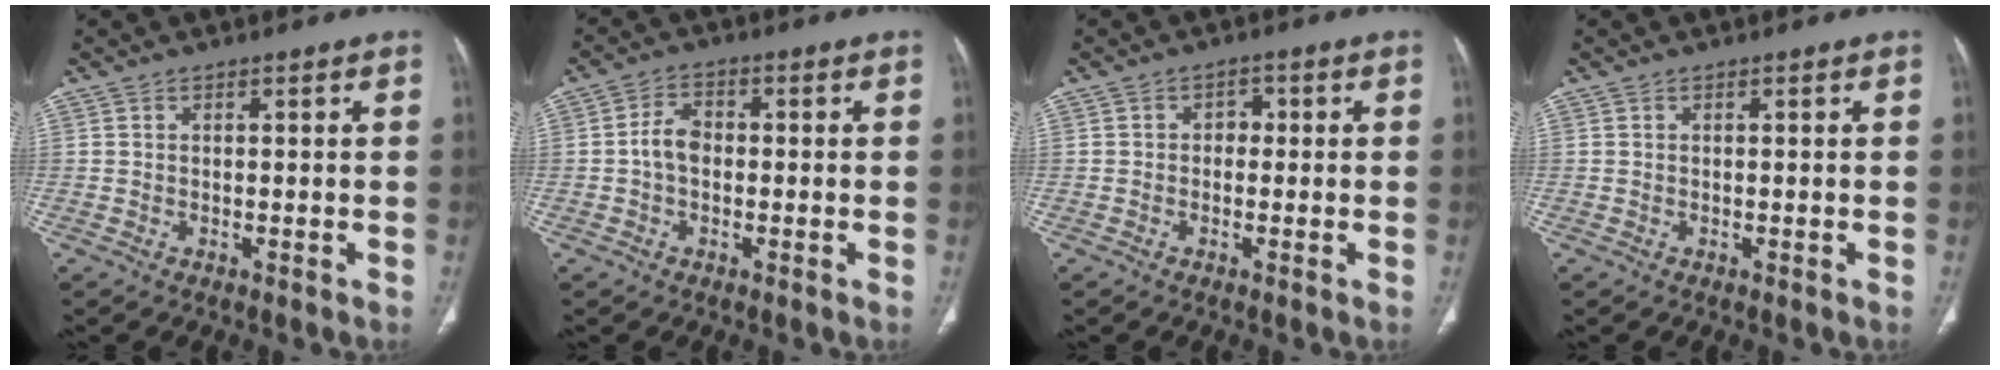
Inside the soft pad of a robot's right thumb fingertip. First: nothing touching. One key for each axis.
{"total": 4.4, "fx": -0.5, "fy": 3.1, "fz": 3.1, "tx": -0.051, "ty": 0.015, "tz": -0.017}
{"total": 2.1, "fx": -0.1, "fy": 1.7, "fz": 1.2, "tx": -0.003, "ty": 0.007, "tz": -0.010}
{"total": 0.0}